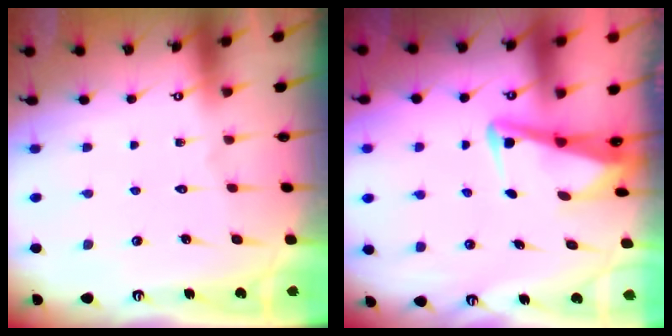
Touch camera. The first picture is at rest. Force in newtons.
{"total": 3.5, "press": 3.4, "slide": 0.8}